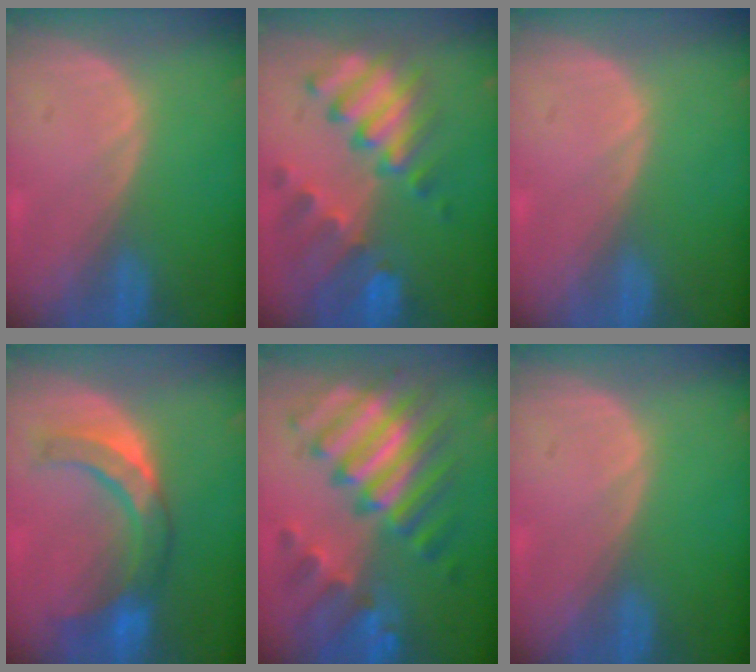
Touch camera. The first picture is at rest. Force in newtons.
{"total": 10.5, "press": 9.1, "slide": 5.3}
{"total": 0.0}
{"total": 7.9, "press": 7.9, "slide": 0.2}
{"total": 11.8, "press": 11.8, "slide": 1.2}
{"total": 0.0}